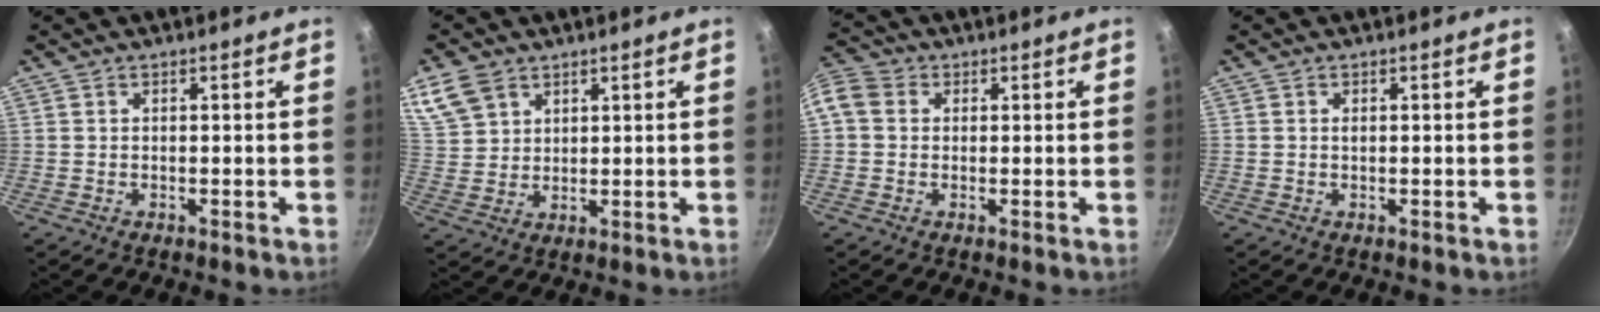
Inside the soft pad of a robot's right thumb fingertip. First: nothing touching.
{"total": 7.3, "force": [4.5, 4.9, 3.0], "torque": [-0.044, -0.013, 0.098]}
{"total": 8.7, "force": [1.2, 7.4, 4.4], "torque": [-0.108, 0.026, 0.006]}
{"total": 0.5, "force": [0.2, 0.4, 0.4], "torque": [-0.007, 0.001, 0.003]}